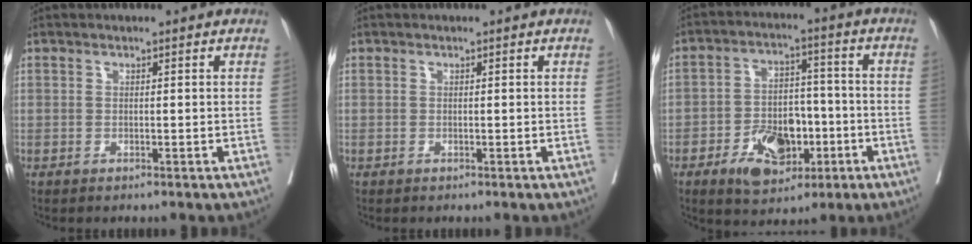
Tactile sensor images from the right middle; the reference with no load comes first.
{"total": 0.0}
{"total": 10.4, "force": [-4.4, 6.2, 7.1], "torque": [-0.122, 0.017, -0.065]}